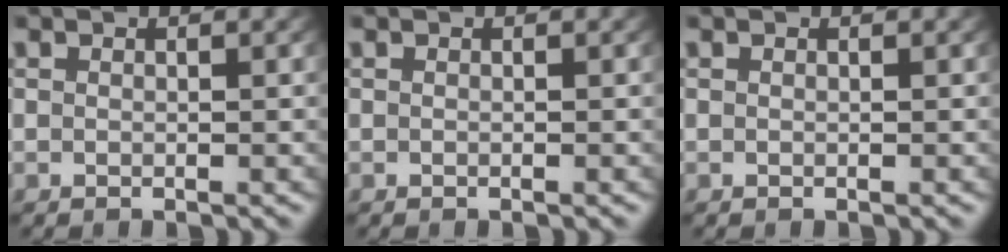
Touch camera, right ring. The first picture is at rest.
{"total": 0.0}
{"total": 0.0}